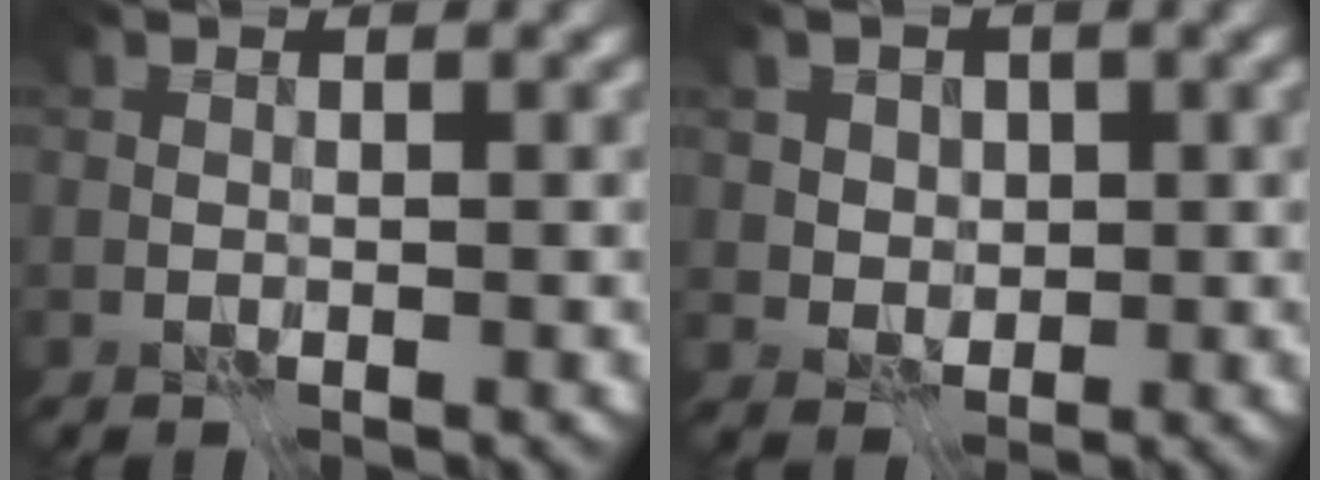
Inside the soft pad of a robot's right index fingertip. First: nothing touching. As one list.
[{"total": 3.2, "force": [1.2, 2.6, 1.5], "torque": [-0.024, 0.005, 0.020]}]